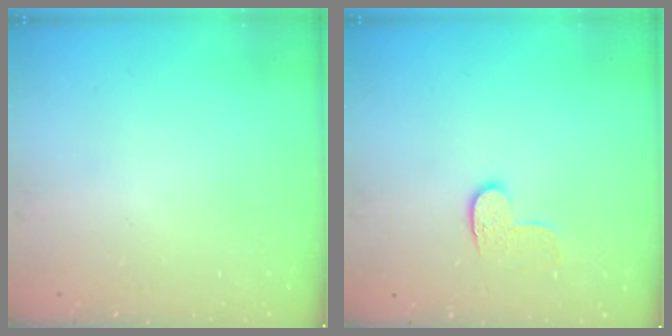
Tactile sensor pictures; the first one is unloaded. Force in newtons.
{"total": 6.0, "press": 6.0, "slide": 0.5}